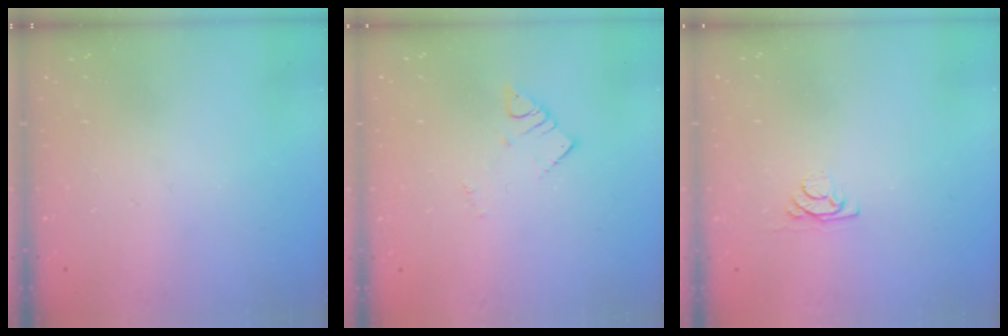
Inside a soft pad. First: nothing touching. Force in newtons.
{"total": 2.6, "press": 2.6, "slide": 0.1}
{"total": 3.8, "press": 3.8, "slide": 0.4}